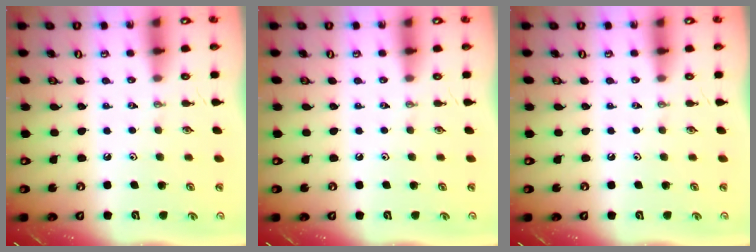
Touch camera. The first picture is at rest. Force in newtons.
{"total": 0.0}
{"total": 0.0}